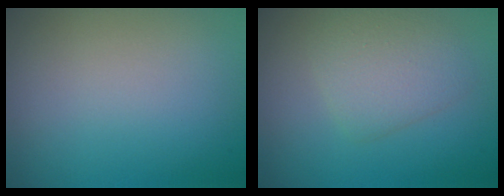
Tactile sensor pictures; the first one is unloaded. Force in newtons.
{"total": 3.0, "press": 3.0, "slide": 0.0}